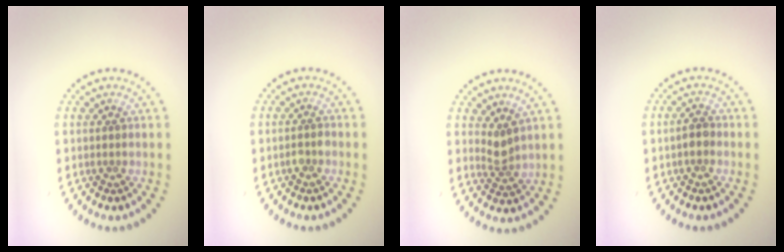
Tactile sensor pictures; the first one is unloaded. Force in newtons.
{"total": 0.9, "press": 0.9, "slide": 0.1}
{"total": 2.0, "press": 1.4, "slide": 1.3}
{"total": 1.3, "press": 1.3, "slide": 0.3}